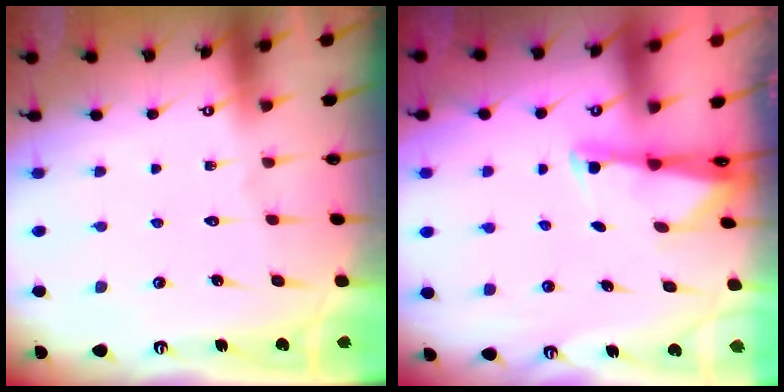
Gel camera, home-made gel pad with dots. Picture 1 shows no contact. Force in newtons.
{"total": 1.9, "press": 1.8, "slide": 0.4}